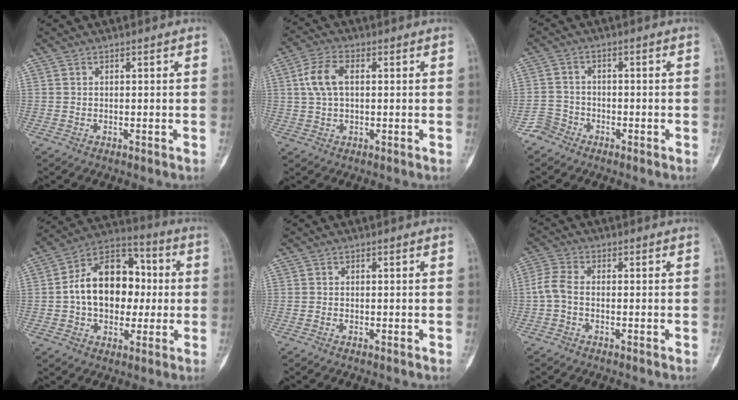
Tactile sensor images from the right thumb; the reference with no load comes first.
{"total": 6.5, "force": [1.2, 3.6, 5.4], "torque": [-0.118, 0.014, 0.021]}
{"total": 3.2, "force": [-2.4, 2.1, -0.2], "torque": [0.013, 0.014, -0.054]}
{"total": 17.5, "force": [0.3, 12.2, 12.5], "torque": [-0.156, 0.036, -0.001]}
{"total": 0.0}
{"total": 3.9, "force": [-0.9, 2.1, 3.2], "torque": [-0.079, 0.010, -0.029]}